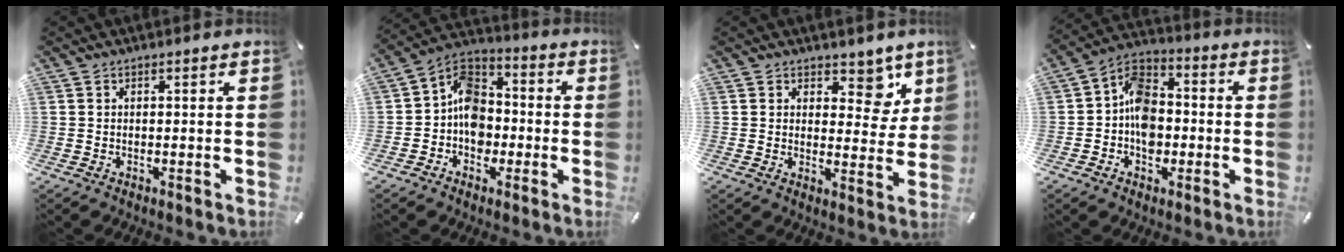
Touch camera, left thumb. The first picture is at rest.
{"total": 10.1, "force": [-2.7, 8.5, 4.6], "torque": [-0.096, 0.027, -0.052]}
{"total": 7.9, "force": [4.6, 5.2, 3.6], "torque": [-0.018, -0.037, 0.074]}
{"total": 10.2, "force": [-2.0, 7.9, 6.0], "torque": [-0.110, 0.022, -0.037]}